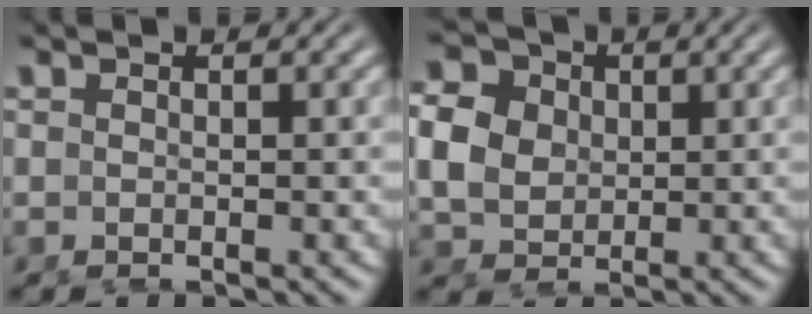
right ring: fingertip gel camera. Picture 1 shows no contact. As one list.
[{"total": 7.5, "force": [1.7, 6.5, 3.4], "torque": [-0.081, -0.008, 0.031]}]